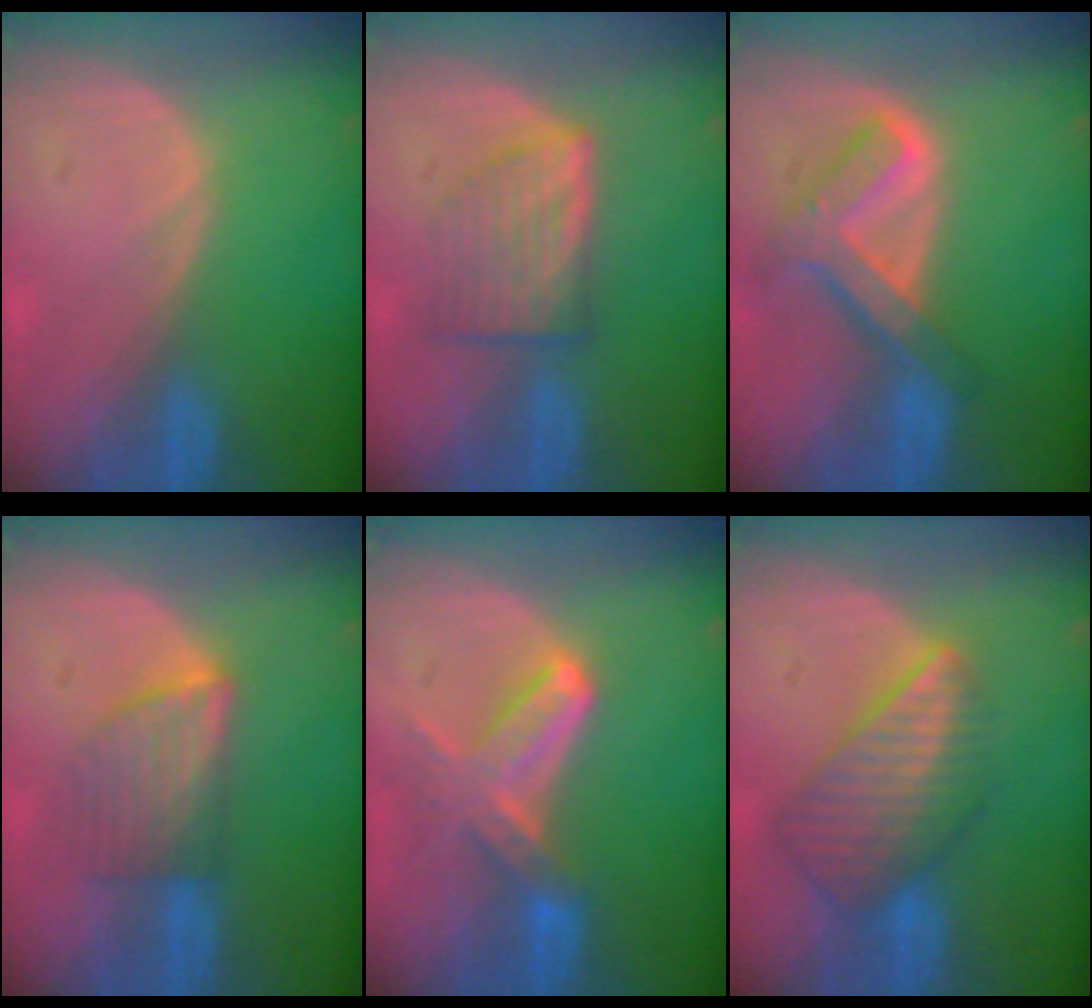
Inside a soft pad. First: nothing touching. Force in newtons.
{"total": 6.3, "press": 6.0, "slide": 1.7}
{"total": 7.7, "press": 6.5, "slide": 4.2}
{"total": 5.9, "press": 5.7, "slide": 1.5}
{"total": 6.4, "press": 6.4, "slide": 0.6}
{"total": 8.6, "press": 7.5, "slide": 4.1}